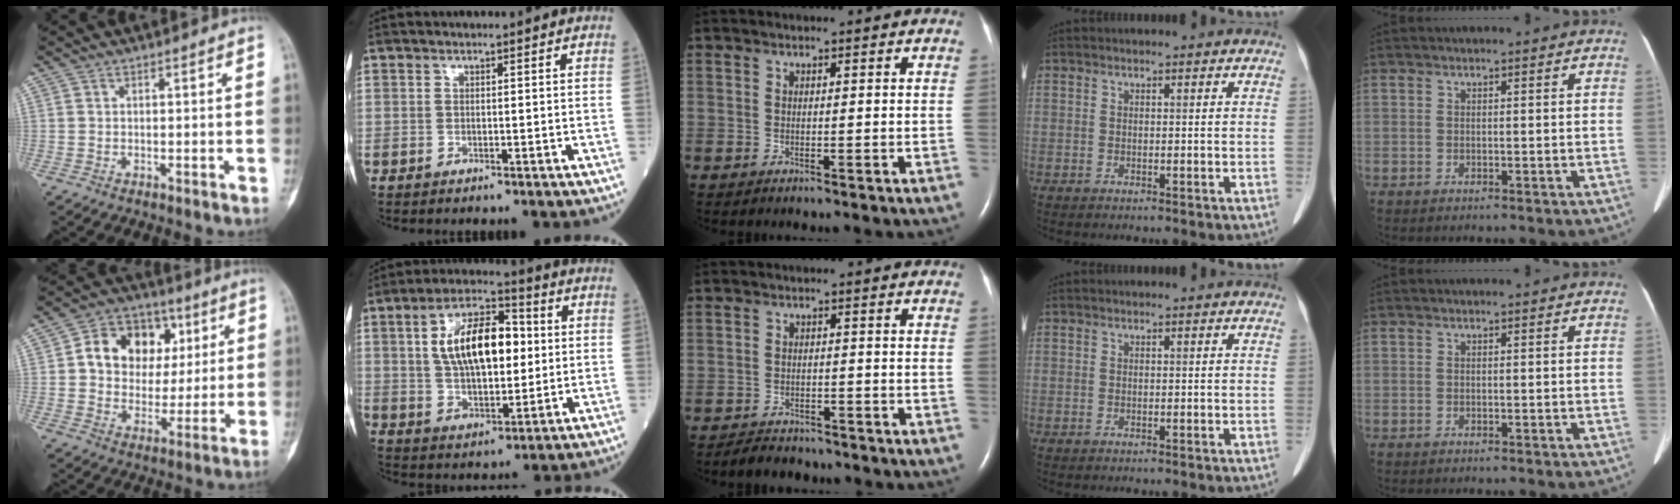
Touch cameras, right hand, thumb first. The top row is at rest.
{"thumb": {"total": 14.8, "force": [3.8, 11.6, 8.3], "torque": [-0.089, 0.008, 0.059]}, "index": {"total": 14.0, "force": [2.3, 6.2, 12.3], "torque": [-0.225, 0.022, 0.041]}, "middle": {"total": 4.1, "force": [-3.7, 1.6, 0.8], "torque": [-0.019, -0.005, -0.055]}}